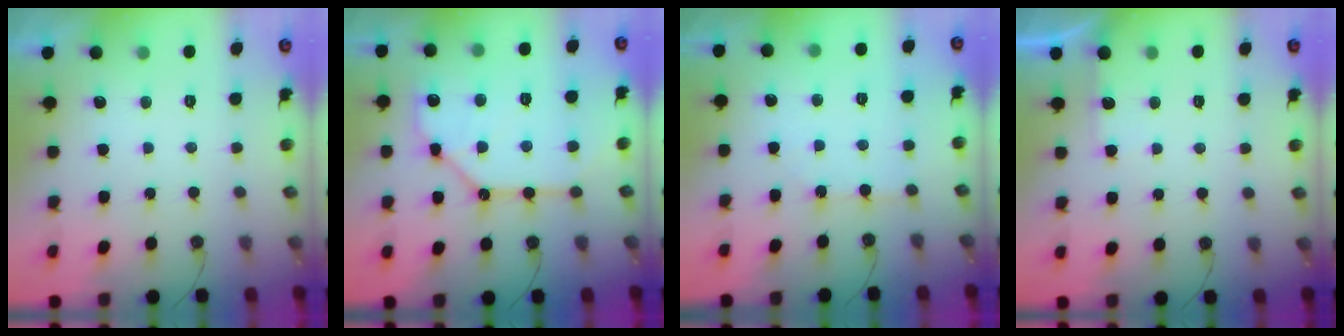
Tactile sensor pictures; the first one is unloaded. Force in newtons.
{"total": 12.4, "press": 12.3, "slide": 1.5}
{"total": 4.4, "press": 4.4, "slide": 0.5}
{"total": 3.5, "press": 3.5, "slide": 0.5}